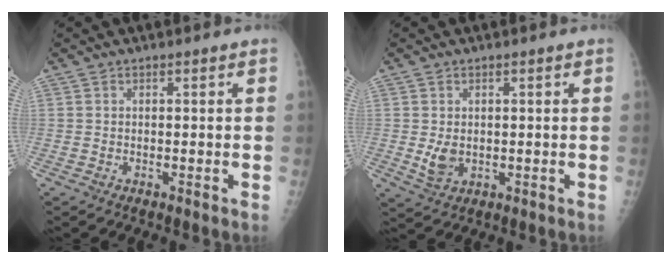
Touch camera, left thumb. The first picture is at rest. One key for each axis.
{"total": 3.6, "fx": -0.1, "fy": 2.6, "fz": 2.5, "tx": -0.041, "ty": -0.009, "tz": 0.008}